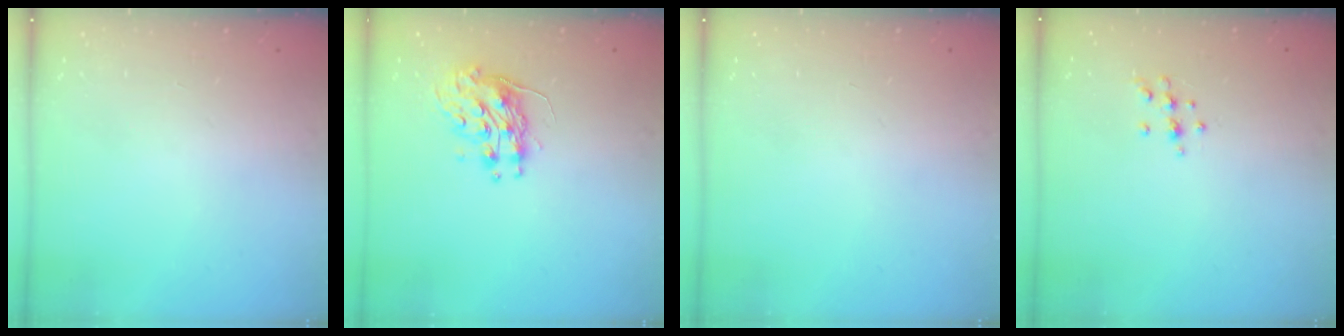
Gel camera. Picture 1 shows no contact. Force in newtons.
{"total": 9.2, "press": 9.2, "slide": 0.7}
{"total": 0.0}
{"total": 7.0, "press": 7.0, "slide": 0.6}